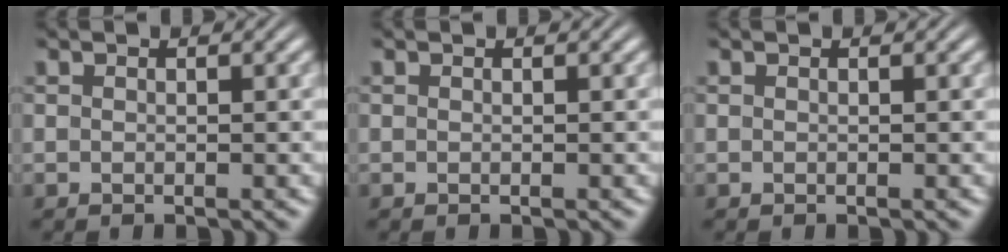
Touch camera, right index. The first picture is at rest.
{"total": 0.0}
{"total": 0.0}